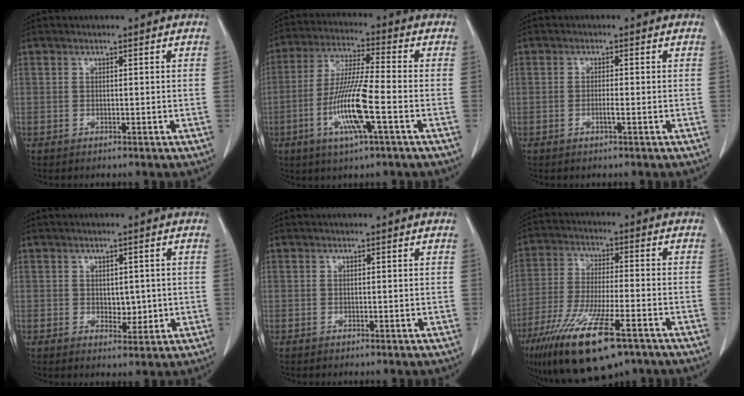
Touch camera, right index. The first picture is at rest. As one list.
[{"total": 12.1, "force": [-3.9, 0.4, 11.4], "torque": [-0.230, -0.012, -0.076]}, {"total": 1.4, "force": [-0.5, 0.0, 1.3], "torque": [-0.027, -0.001, -0.010]}, {"total": 3.1, "force": [0.0, 2.0, 2.4], "torque": [-0.030, -0.004, 0.008]}, {"total": 0.0}, {"total": 17.3, "force": [-10.8, 3.5, 13.0], "torque": [-0.247, -0.041, -0.183]}]